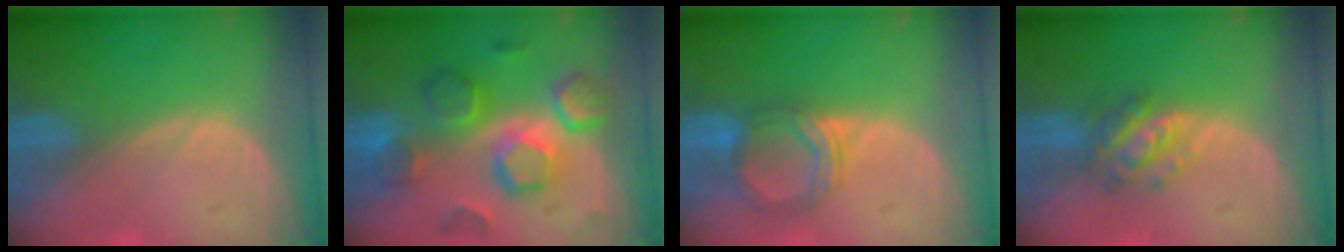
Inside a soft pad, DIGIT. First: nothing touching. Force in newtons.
{"total": 10.4, "press": 10.4, "slide": 0.8}
{"total": 5.4, "press": 5.3, "slide": 0.9}
{"total": 5.7, "press": 5.1, "slide": 2.6}